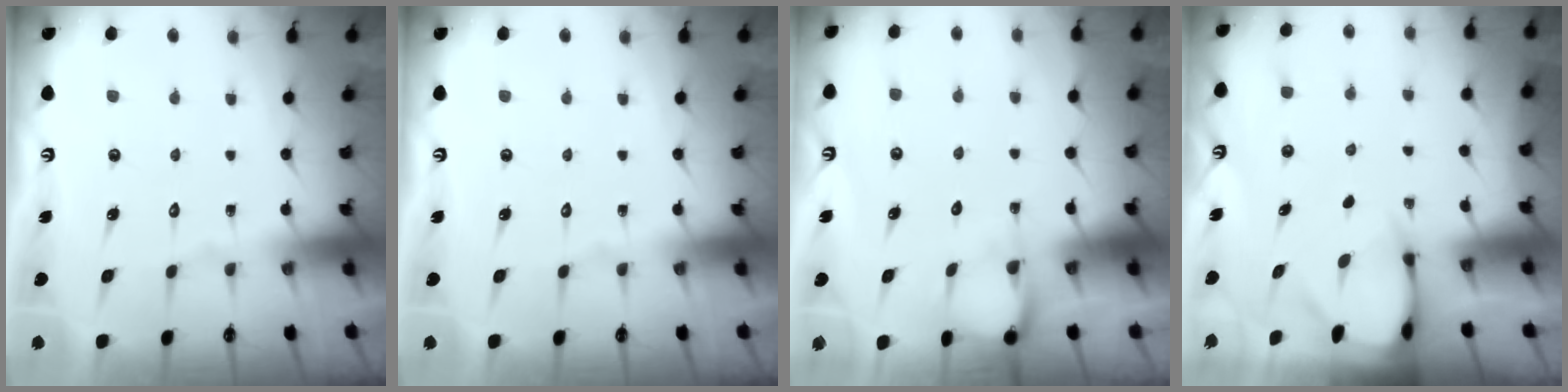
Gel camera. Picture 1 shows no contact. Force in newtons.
{"total": 0.0}
{"total": 4.5, "press": 4.5, "slide": 0.4}
{"total": 2.9, "press": 2.9, "slide": 0.4}